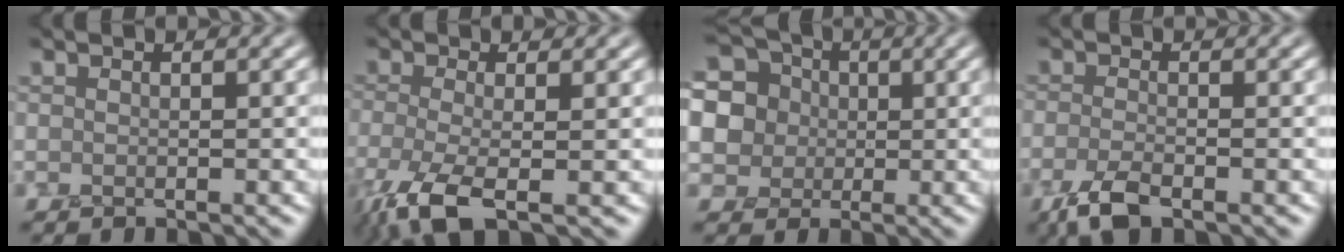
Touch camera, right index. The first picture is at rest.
{"total": 5.1, "force": [-2.8, 1.6, 4.0], "torque": [-0.097, -0.010, -0.059]}
{"total": 12.6, "force": [4.0, 11.1, 4.3], "torque": [-0.112, 0.058, 0.051]}
{"total": 2.6, "force": [-1.8, 0.8, 1.7], "torque": [-0.042, -0.002, -0.043]}